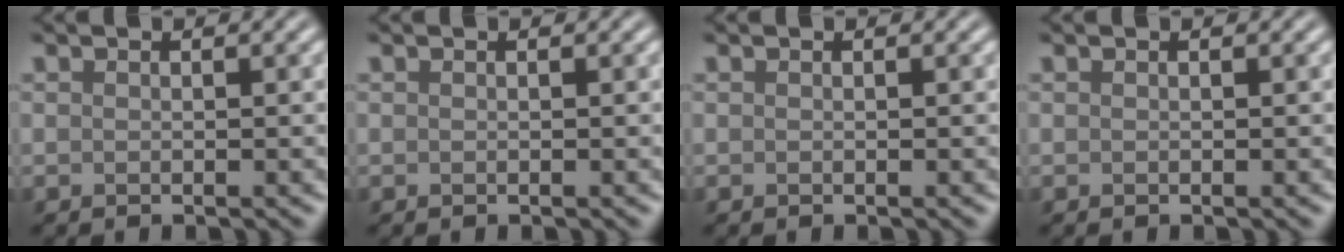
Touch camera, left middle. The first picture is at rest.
{"total": 0.0}
{"total": 0.0}
{"total": 0.0}